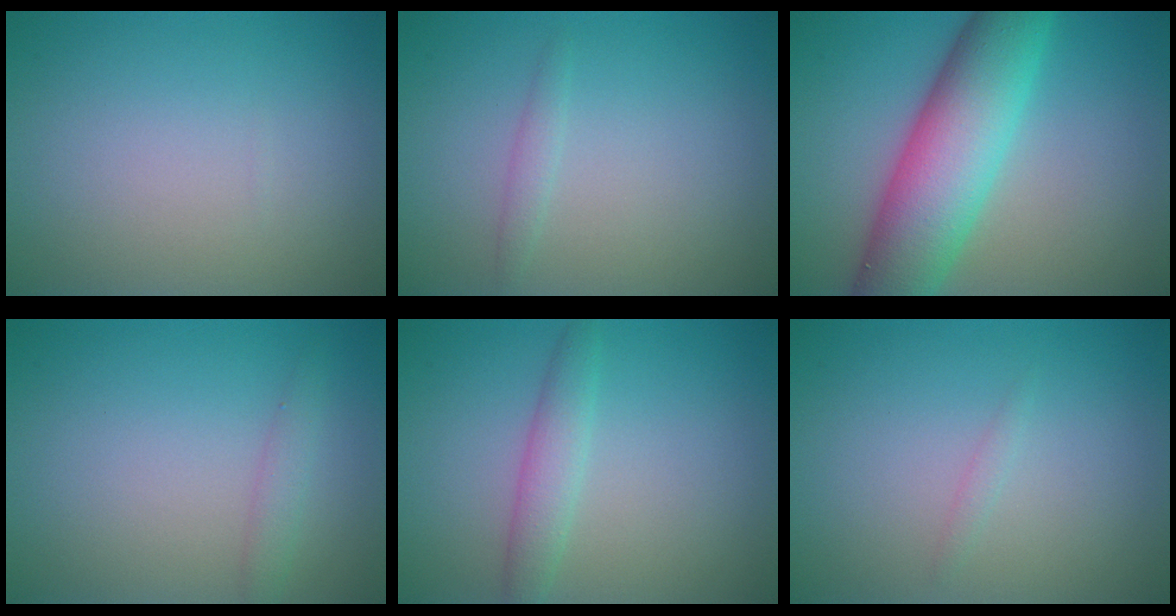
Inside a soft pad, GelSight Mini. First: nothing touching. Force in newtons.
{"total": 1.0, "press": 1.0, "slide": 0.1}
{"total": 9.7, "press": 9.7, "slide": 0.2}
{"total": 1.4, "press": 1.4, "slide": 0.1}
{"total": 2.3, "press": 2.3, "slide": 0.1}
{"total": 0.6, "press": 0.6, "slide": 0.0}